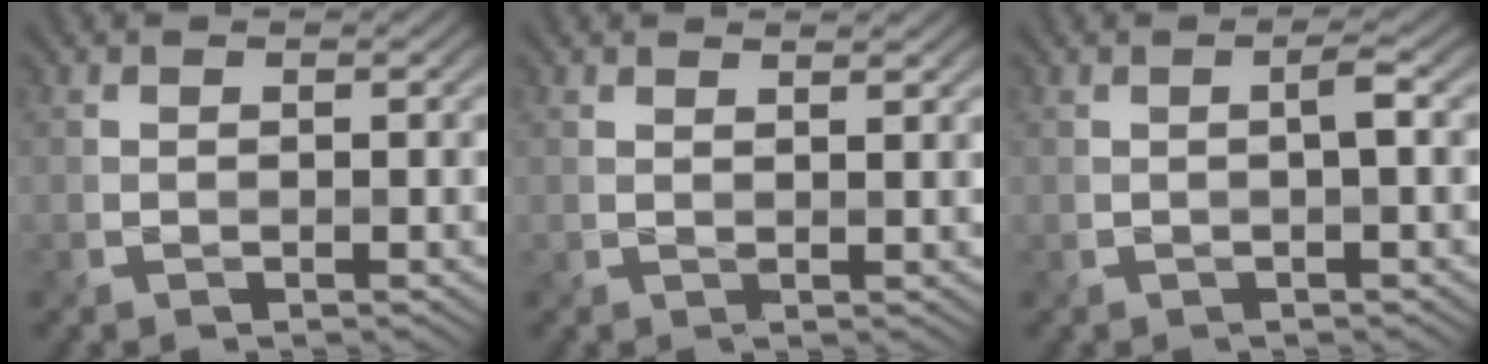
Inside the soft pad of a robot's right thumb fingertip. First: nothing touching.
{"total": 1.5, "force": [1.4, 0.1, 0.7], "torque": [-0.015, -0.003, 0.028]}
{"total": 1.4, "force": [-0.1, -0.1, 1.4], "torque": [-0.027, 0.007, -0.006]}